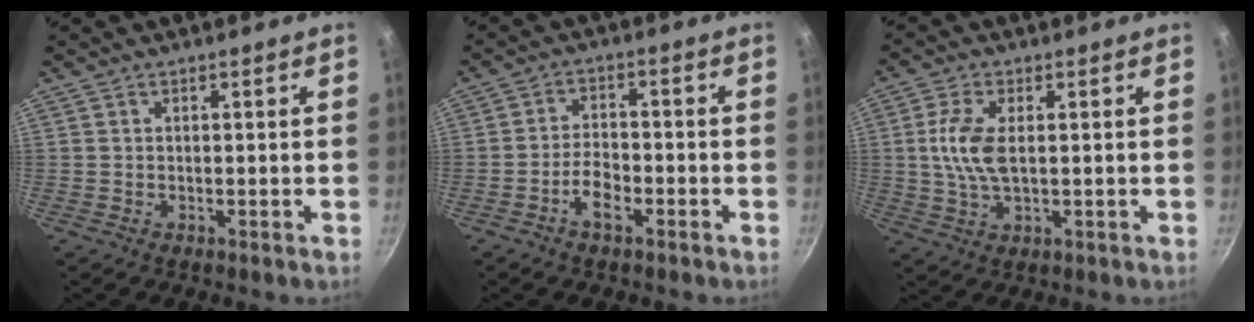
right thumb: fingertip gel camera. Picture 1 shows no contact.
{"total": 4.9, "force": [-2.7, 2.2, 3.5], "torque": [-0.059, 0.026, -0.051]}
{"total": 7.7, "force": [0.8, 3.7, 6.7], "torque": [-0.138, 0.002, 0.014]}